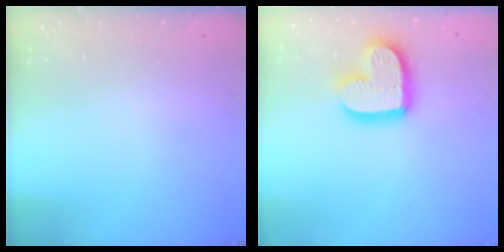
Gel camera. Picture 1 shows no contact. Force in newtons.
{"total": 17.1, "press": 17.1, "slide": 1.4}